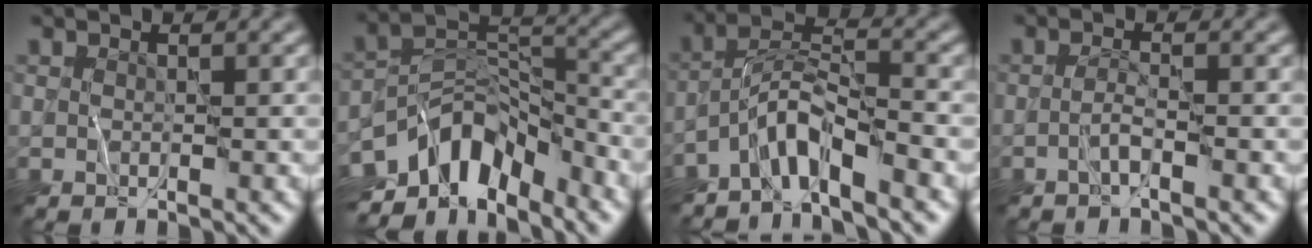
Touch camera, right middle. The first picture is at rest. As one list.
[{"total": 9.1, "force": [-5.7, 4.8, 5.3], "torque": [-0.072, 0.004, -0.112]}, {"total": 4.4, "force": [-3.6, 0.7, 2.5], "torque": [-0.040, 0.009, -0.079]}, {"total": 1.2, "force": [-0.7, -0.1, 0.9], "torque": [-0.019, 0.006, -0.019]}]